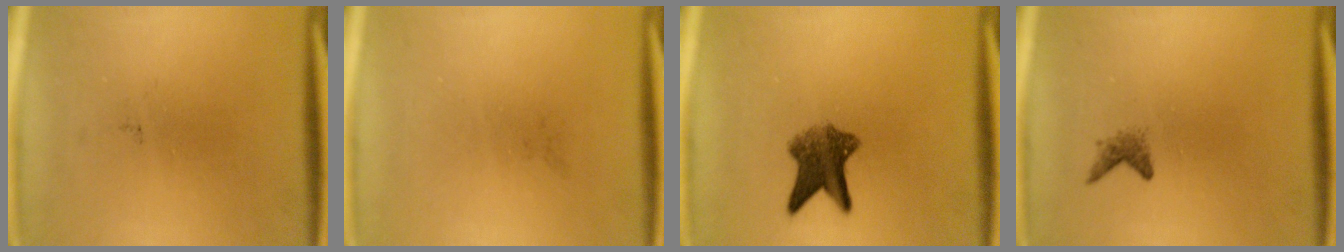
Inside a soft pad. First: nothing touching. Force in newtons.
{"total": 0.0}
{"total": 6.5}
{"total": 1.2}